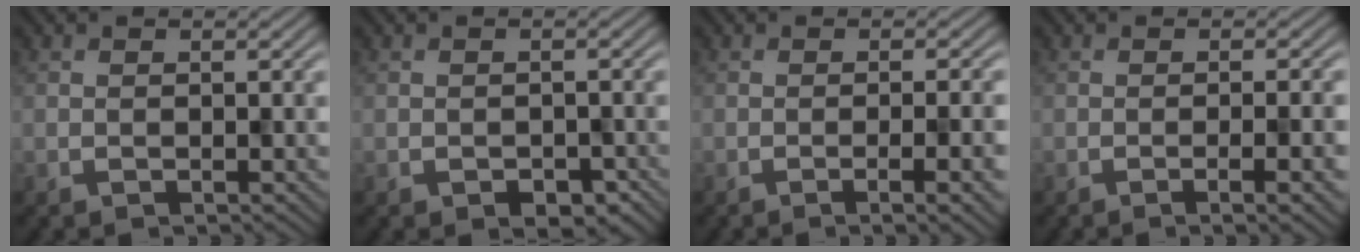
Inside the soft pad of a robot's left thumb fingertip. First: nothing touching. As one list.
[{"total": 2.2, "force": [-1.5, 1.4, 0.8], "torque": [-0.010, -0.003, -0.015]}, {"total": 5.6, "force": [-2.1, 1.3, 5.1], "torque": [-0.059, 0.005, -0.020]}, {"total": 5.0, "force": [-1.8, 1.1, 4.5], "torque": [-0.053, 0.005, -0.018]}]